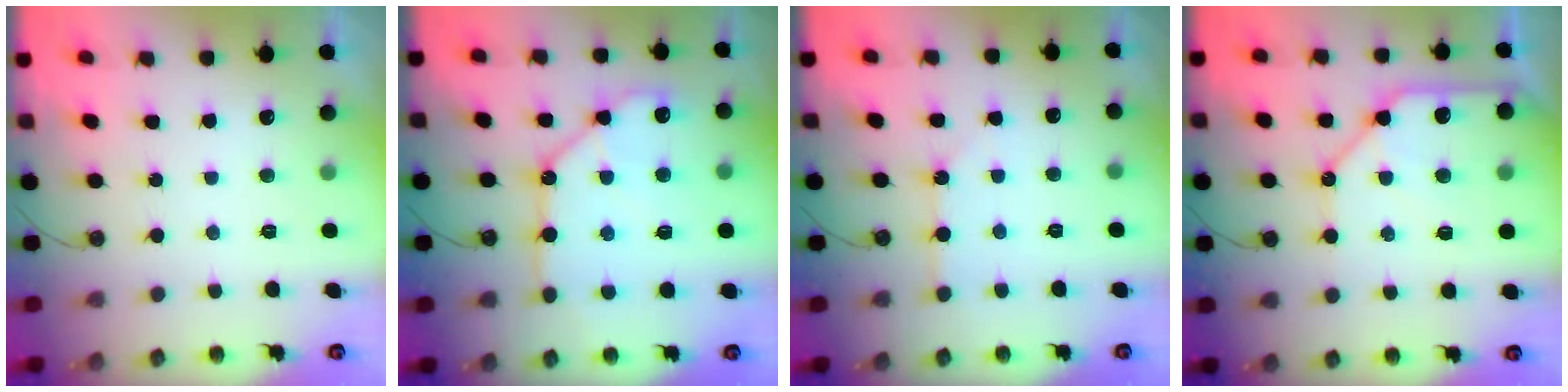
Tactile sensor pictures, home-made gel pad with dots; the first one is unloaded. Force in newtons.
{"total": 13.2, "press": 13.1, "slide": 1.9}
{"total": 1.3, "press": 1.3, "slide": 0.2}
{"total": 13.7, "press": 13.6, "slide": 1.7}